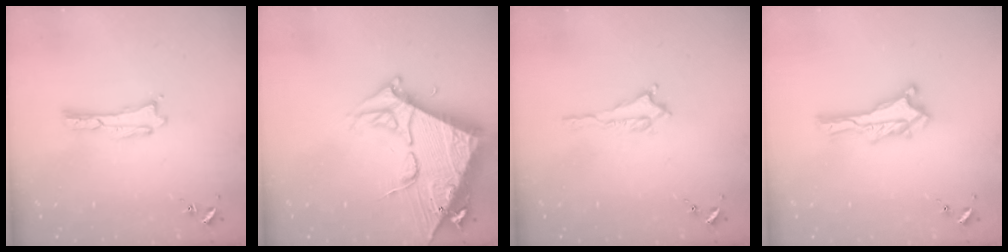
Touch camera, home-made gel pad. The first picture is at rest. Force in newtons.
{"total": 11.1, "press": 11.1, "slide": 1.3}
{"total": 1.4, "press": 1.4, "slide": 0.2}
{"total": 0.0}